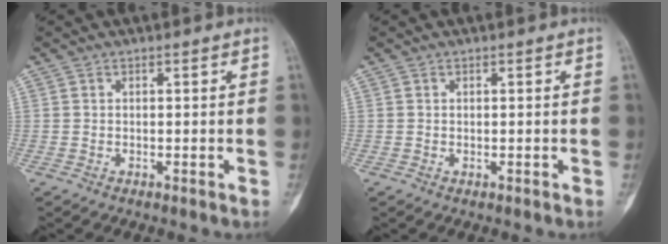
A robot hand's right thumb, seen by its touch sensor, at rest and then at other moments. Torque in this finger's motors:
{"motor_torque": [0.02, 0.24, -0.21, -0.01, -0.01]}